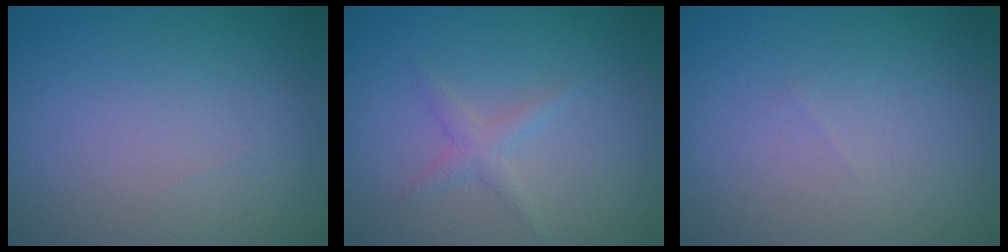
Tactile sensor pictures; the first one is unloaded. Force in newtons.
{"total": 1.3, "press": 1.3, "slide": 0.1}
{"total": 0.0}